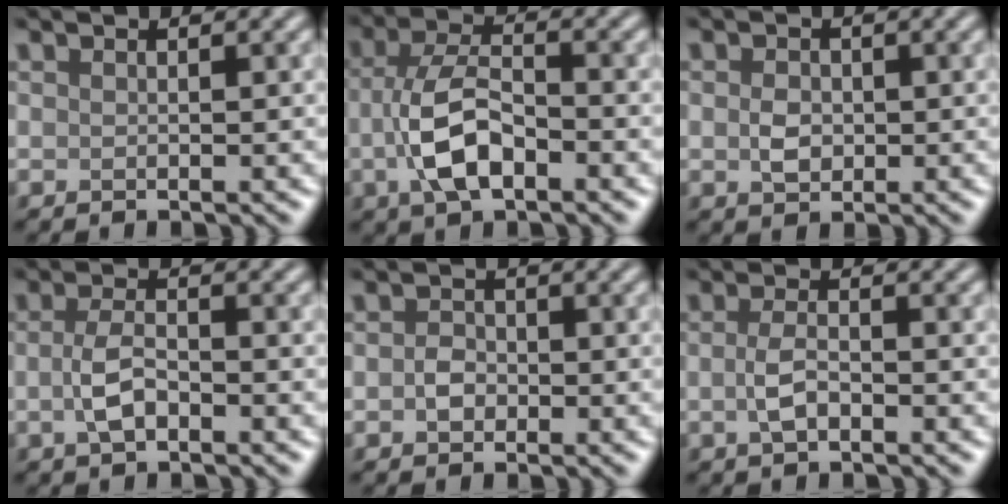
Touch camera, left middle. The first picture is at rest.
{"total": 5.7, "force": [-1.6, 2.8, 4.6], "torque": [-0.100, 0.002, -0.035]}
{"total": 2.0, "force": [-0.1, 1.6, 1.3], "torque": [-0.025, -0.002, -0.003]}
{"total": 2.8, "force": [-0.8, 1.4, 2.3], "torque": [-0.050, 0.000, -0.019]}
{"total": 1.6, "force": [-0.4, 1.3, 0.9], "torque": [-0.016, 0.001, -0.012]}
{"total": 2.1, "force": [-0.6, 1.0, 1.8], "torque": [-0.041, -0.001, -0.016]}